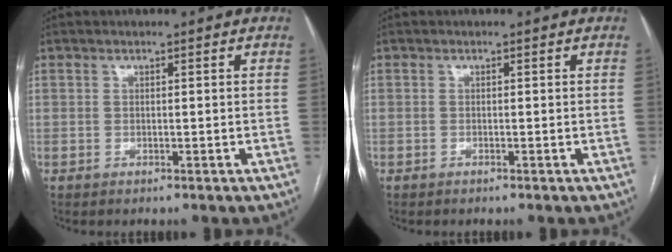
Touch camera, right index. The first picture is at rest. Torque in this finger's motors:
{"motor_torque": [-0.01, -0.01, 0.00, -0.02]}